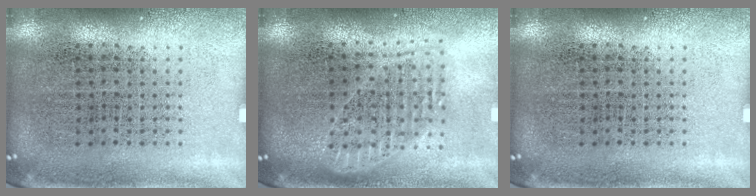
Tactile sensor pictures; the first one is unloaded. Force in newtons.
{"total": 1.8, "press": 1.5, "slide": 0.9}
{"total": 0.0}